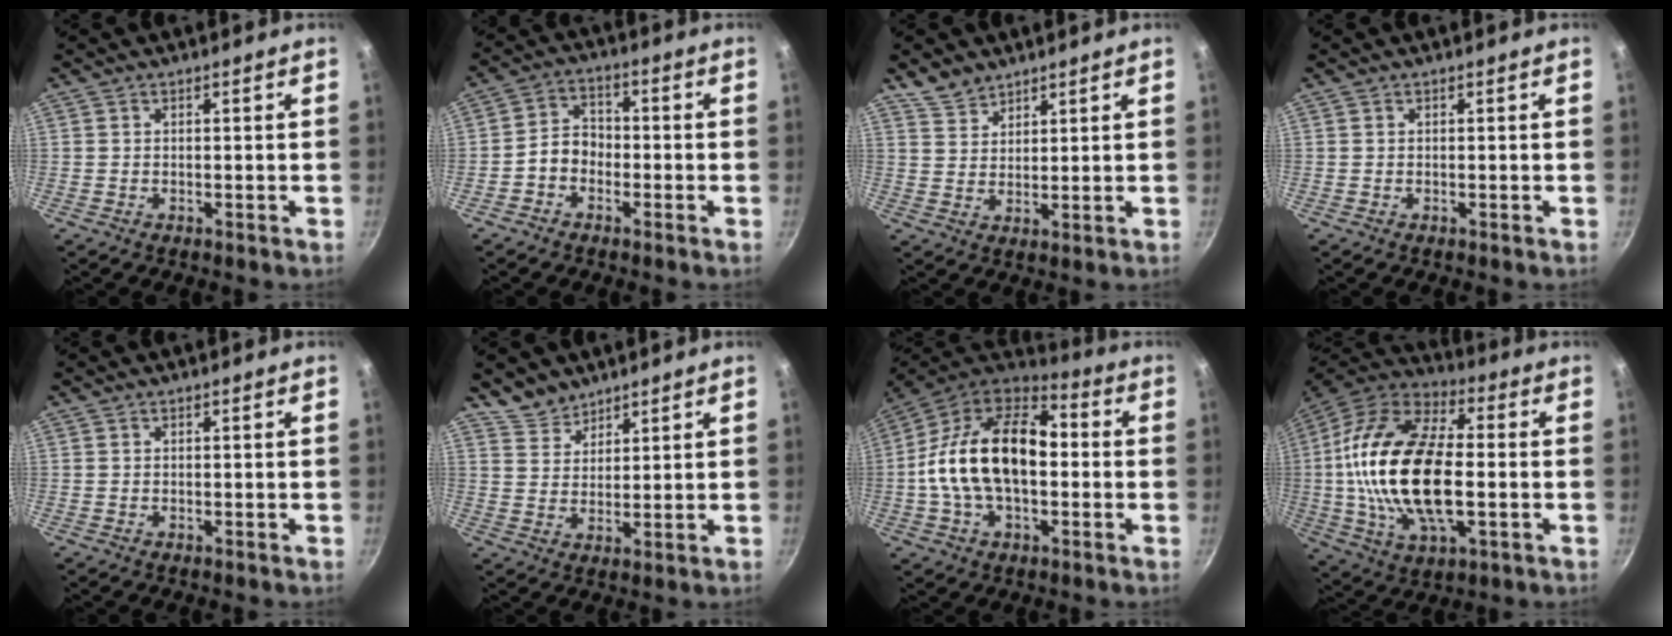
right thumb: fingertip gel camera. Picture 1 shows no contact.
{"total": 5.0, "force": [-2.0, 3.8, 2.6], "torque": [-0.024, 0.031, -0.045]}
{"total": 5.0, "force": [4.1, 2.6, 1.1], "torque": [-0.004, -0.010, 0.083]}
{"total": 0.0}
{"total": 0.0}
{"total": 5.3, "force": [4.6, 2.7, 0.4], "torque": [0.009, -0.019, 0.088]}
{"total": 21.5, "force": [-0.6, 13.1, 17.0], "torque": [-0.282, 0.042, -0.028]}
{"total": 25.3, "force": [-1.0, 12.9, 21.7], "torque": [-0.420, 0.021, -0.025]}